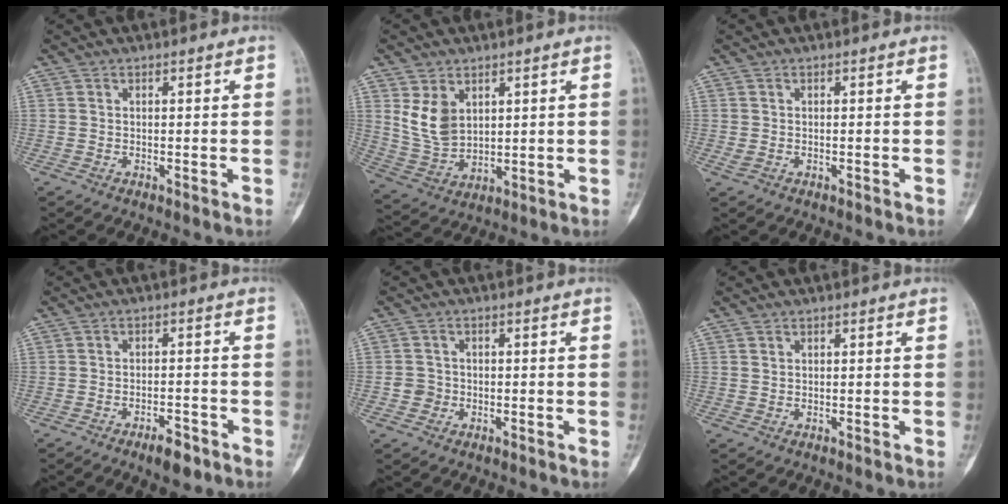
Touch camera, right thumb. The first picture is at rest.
{"total": 8.5, "force": [3.3, 5.8, 5.2], "torque": [-0.083, -0.018, 0.085]}
{"total": 1.0, "force": [-0.2, 0.7, 0.6], "torque": [-0.019, 0.002, -0.002]}
{"total": 4.7, "force": [-3.0, 1.7, 3.1], "torque": [-0.043, 0.015, -0.043]}
{"total": 2.5, "force": [-0.7, 2.4, 0.4], "torque": [0.005, 0.009, -0.017]}
{"total": 0.6, "force": [0.4, 0.4, 0.2], "torque": [0.001, -0.001, 0.008]}